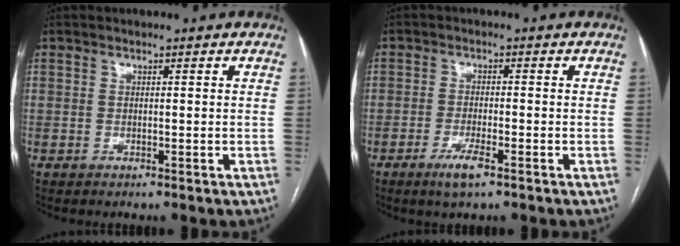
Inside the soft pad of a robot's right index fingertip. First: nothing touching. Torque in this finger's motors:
{"motor_torque": [0.14, 0.08, -0.02, 0.03]}